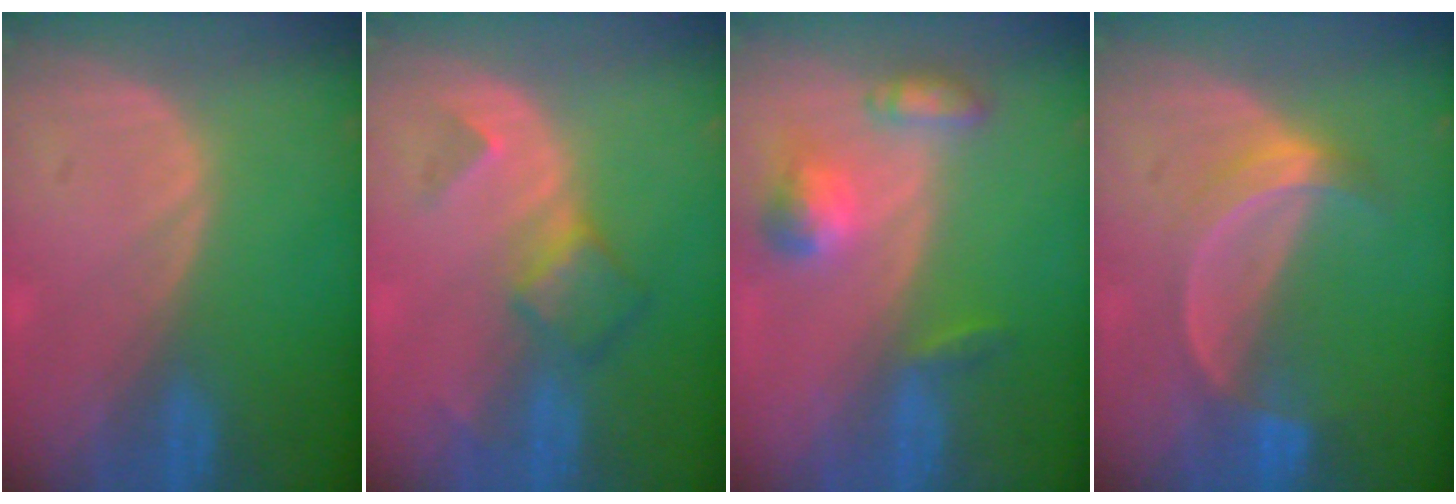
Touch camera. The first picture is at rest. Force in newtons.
{"total": 5.1, "press": 4.5, "slide": 2.4}
{"total": 5.8, "press": 5.4, "slide": 2.3}
{"total": 5.1, "press": 4.8, "slide": 2.0}